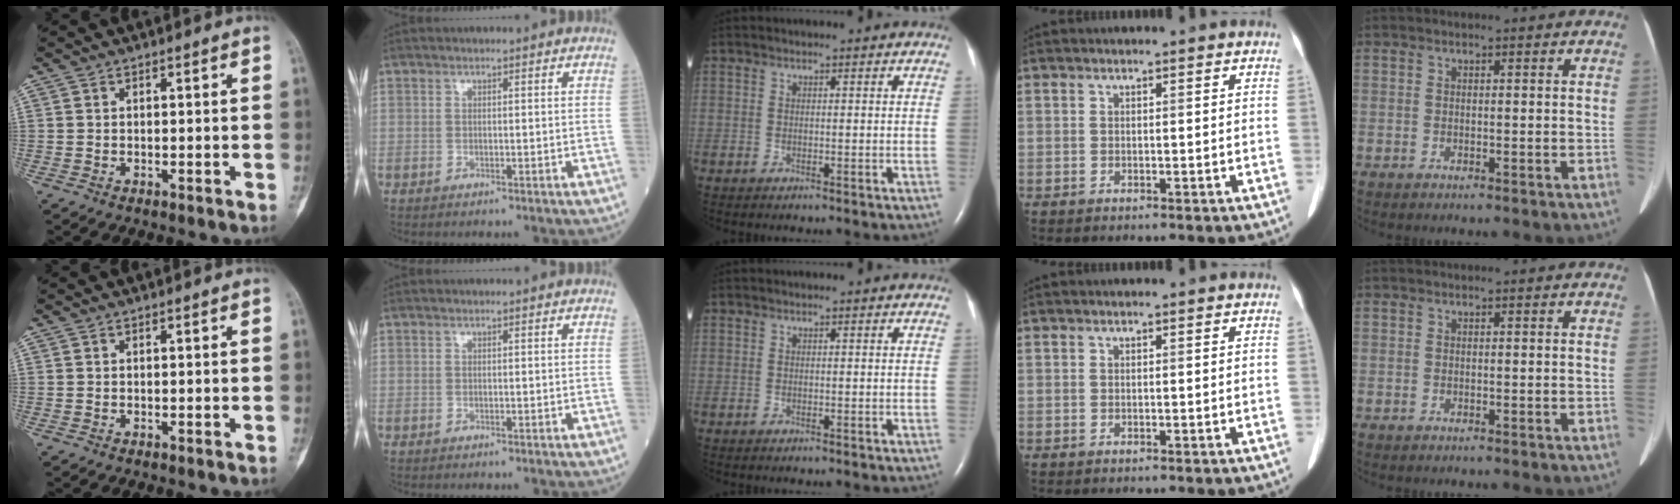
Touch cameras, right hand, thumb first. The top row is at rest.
{}